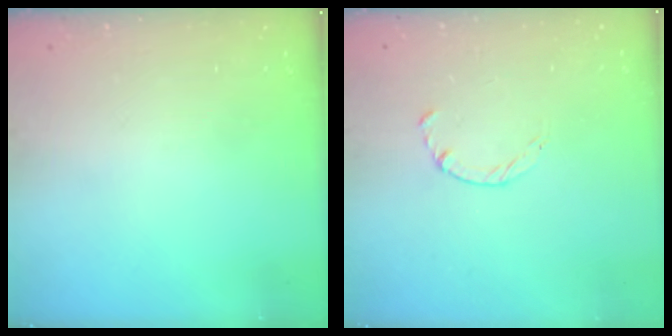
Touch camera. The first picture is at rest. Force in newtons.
{"total": 1.8, "press": 1.7, "slide": 0.3}